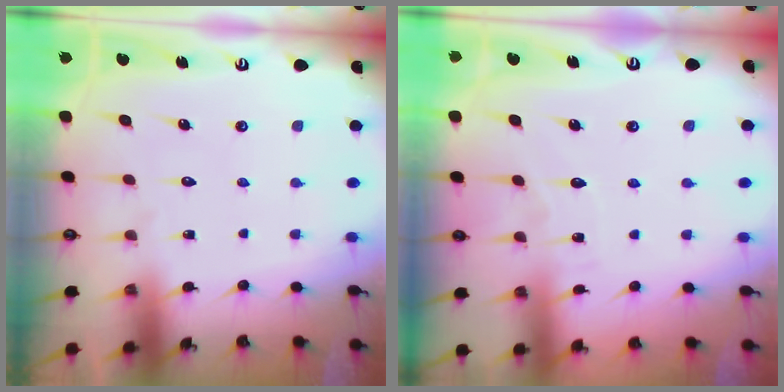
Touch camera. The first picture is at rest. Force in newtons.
{"total": 3.1, "press": 3.1, "slide": 0.1}